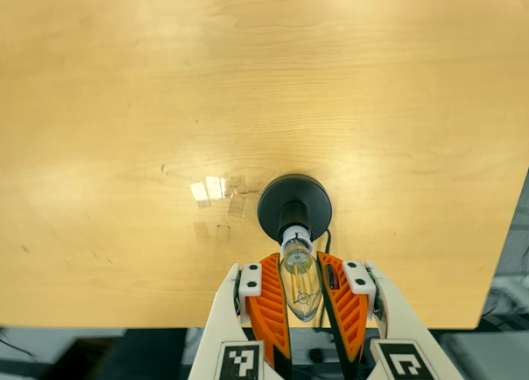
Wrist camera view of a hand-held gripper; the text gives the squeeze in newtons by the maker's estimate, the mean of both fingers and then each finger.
{"total": 13.0, "left": 12.9, "right": 13.1}